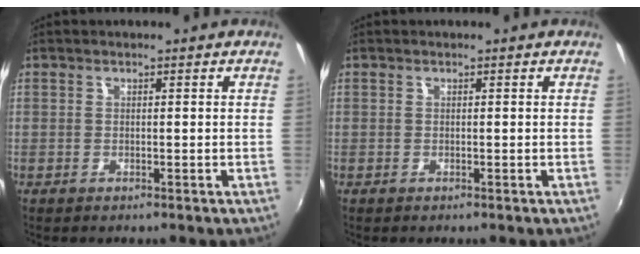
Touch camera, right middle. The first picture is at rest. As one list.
[{"total": 0.0}]